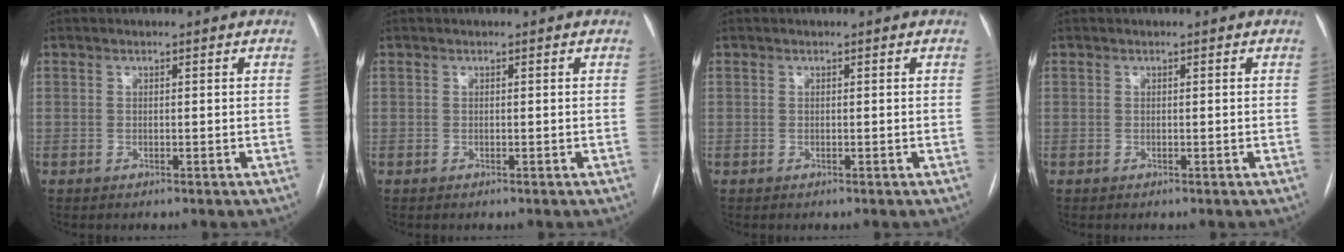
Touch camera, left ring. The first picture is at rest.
{"total": 0.0}
{"total": 0.0}
{"total": 0.0}